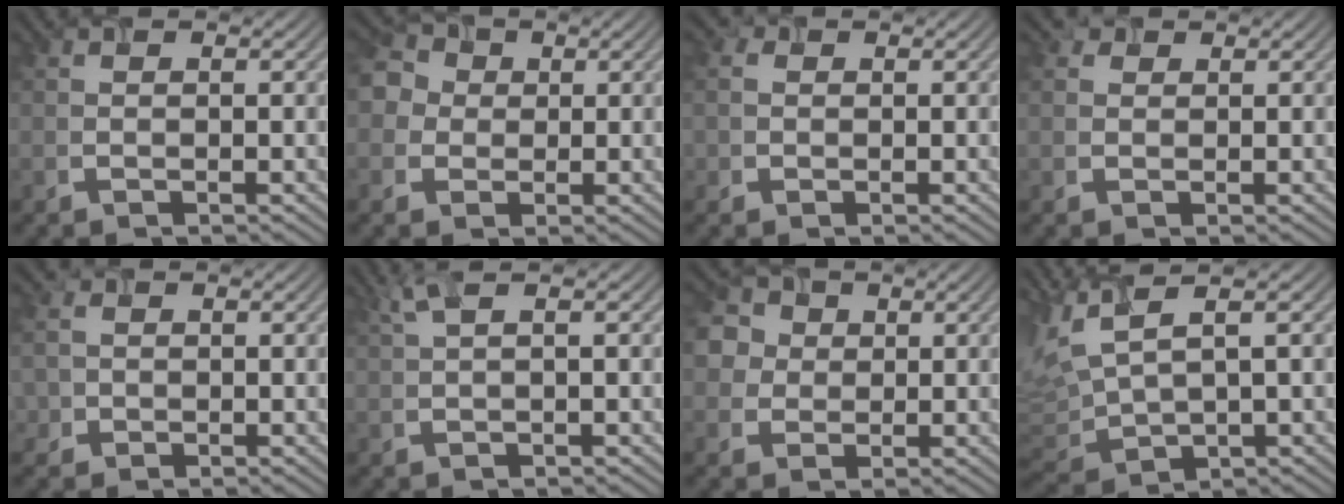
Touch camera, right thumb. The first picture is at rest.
{"total": 6.7, "force": [1.2, 5.7, 3.3], "torque": [-0.105, 0.035, 0.013]}
{"total": 2.2, "force": [0.2, 2.1, 0.7], "torque": [-0.029, 0.011, 0.008]}
{"total": 1.6, "force": [0.9, 1.2, 0.5], "torque": [-0.012, 0.008, 0.020]}
{"total": 2.3, "force": [-0.2, 2.3, 0.3], "torque": [-0.020, 0.007, 0.005]}
{"total": 1.7, "force": [0.6, 0.0, 1.6], "torque": [-0.036, 0.016, 0.025]}
{"total": 7.9, "force": [2.5, 6.3, 4.0], "torque": [-0.135, 0.040, 0.037]}
{"total": 7.1, "force": [2.7, 2.6, 6.1], "torque": [-0.172, 0.009, 0.068]}